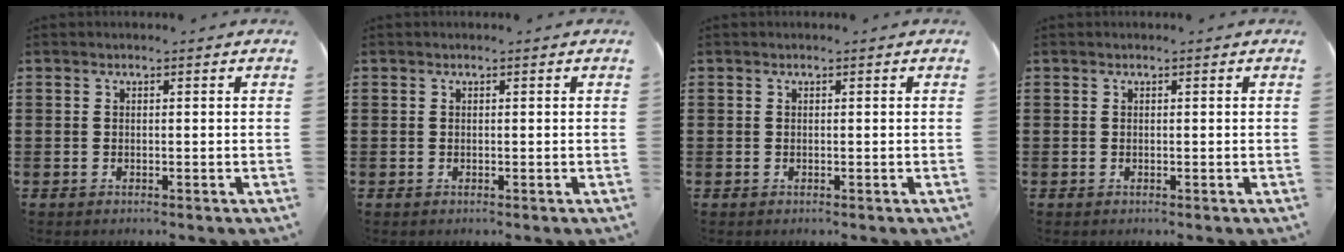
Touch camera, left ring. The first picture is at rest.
{"total": 0.0}
{"total": 0.0}
{"total": 0.0}